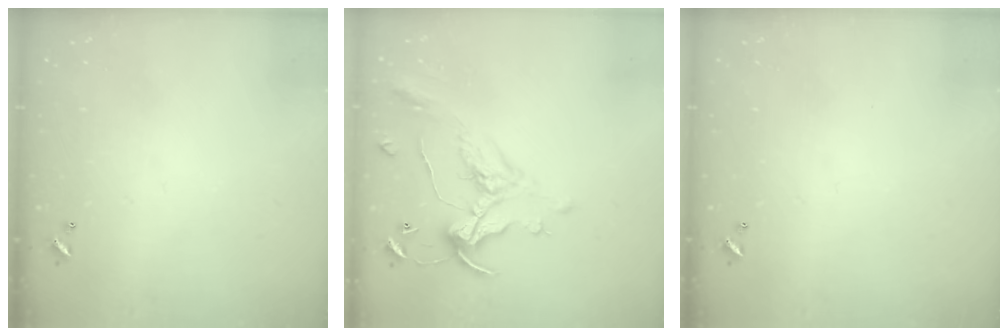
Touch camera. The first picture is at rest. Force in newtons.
{"total": 1.8, "press": 1.5, "slide": 1.1}
{"total": 0.0}